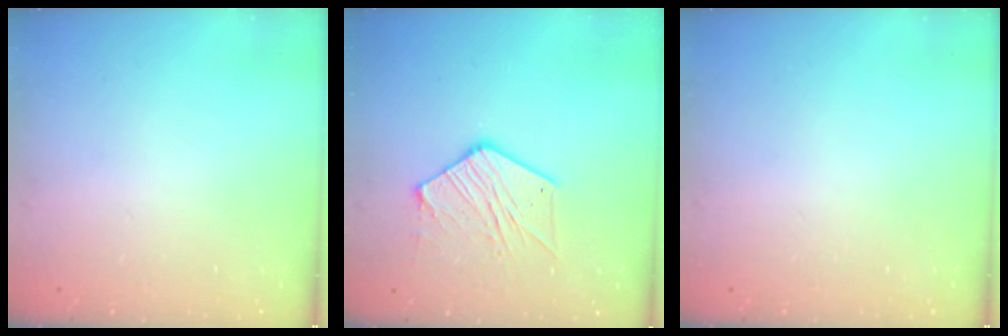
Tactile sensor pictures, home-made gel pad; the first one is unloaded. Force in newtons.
{"total": 11.5, "press": 11.5, "slide": 1.1}
{"total": 0.0}